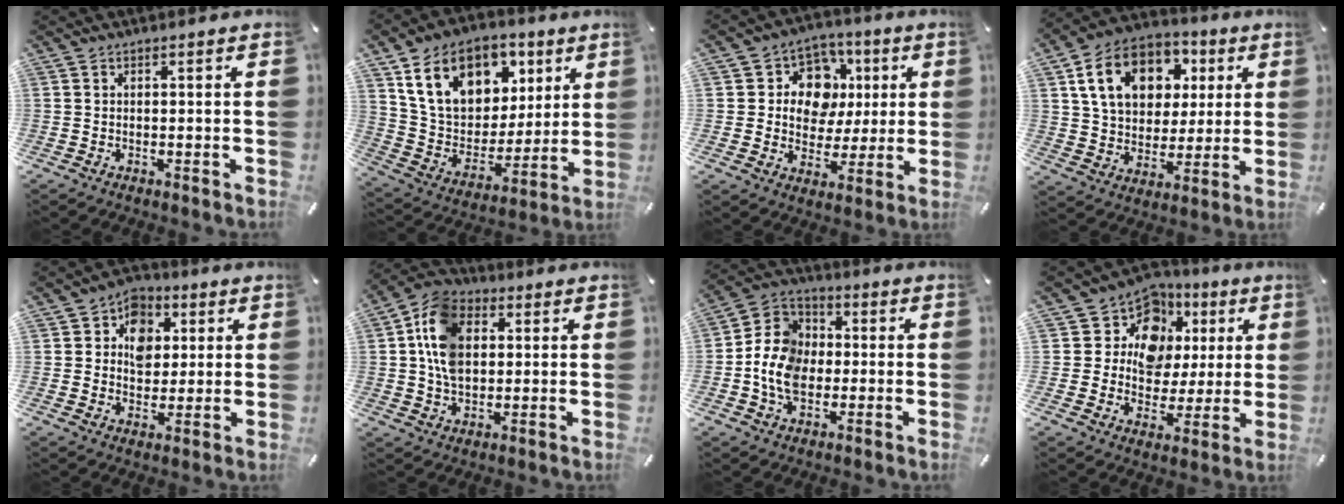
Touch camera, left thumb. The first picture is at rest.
{"total": 17.8, "force": [9.1, 12.8, 8.3], "torque": [-0.154, -0.029, 0.172]}
{"total": 11.8, "force": [1.8, 10.7, 4.6], "torque": [-0.070, -0.001, 0.040]}
{"total": 15.2, "force": [5.3, 12.0, 7.7], "torque": [-0.143, -0.001, 0.102]}
{"total": 8.2, "force": [1.4, 7.2, 3.7], "torque": [-0.051, 0.000, 0.021]}
{"total": 12.8, "force": [2.1, 9.7, 8.0], "torque": [-0.171, 0.013, 0.040]}
{"total": 10.9, "force": [-2.4, 8.9, 5.8], "torque": [-0.142, 0.029, -0.044]}
{"total": 13.1, "force": [5.3, 11.0, 4.7], "torque": [-0.080, -0.038, 0.103]}